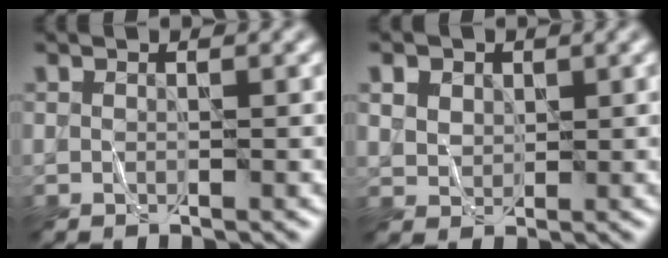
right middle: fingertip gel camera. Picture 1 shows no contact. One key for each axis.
{"total": 4.6, "fx": 2.4, "fy": 3.2, "fz": 2.1, "tx": -0.058, "ty": 0.010, "tz": 0.041}